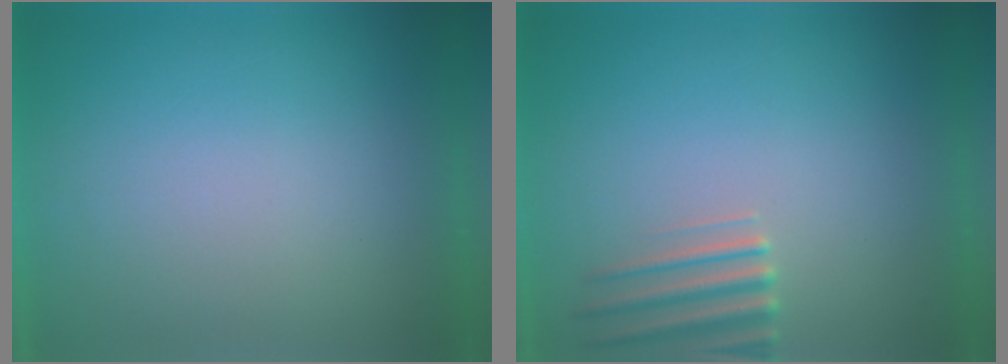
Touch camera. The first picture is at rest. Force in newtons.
{"total": 2.8}